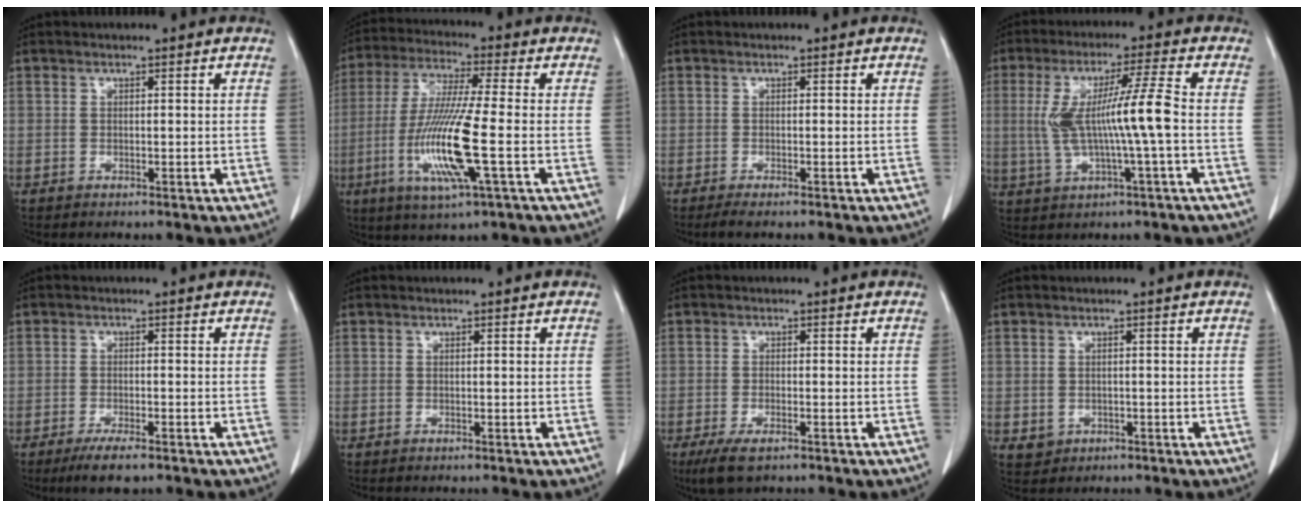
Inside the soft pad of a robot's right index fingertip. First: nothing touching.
{"total": 13.7, "force": [-3.4, 0.4, 13.2], "torque": [-0.276, -0.017, -0.070]}
{"total": 1.7, "force": [-1.3, -0.1, 1.1], "torque": [-0.019, -0.005, -0.022]}
{"total": 10.2, "force": [-0.3, -0.3, 10.2], "torque": [-0.207, 0.011, -0.002]}
{"total": 4.4, "force": [-3.1, 0.9, 3.1], "torque": [-0.054, -0.008, -0.048]}
{"total": 0.0}
{"total": 4.3, "force": [-2.7, 1.2, 3.1], "torque": [-0.063, -0.009, -0.041]}
{"total": 2.3, "force": [-0.5, 2.2, 0.5], "torque": [-0.006, 0.003, 0.004]}